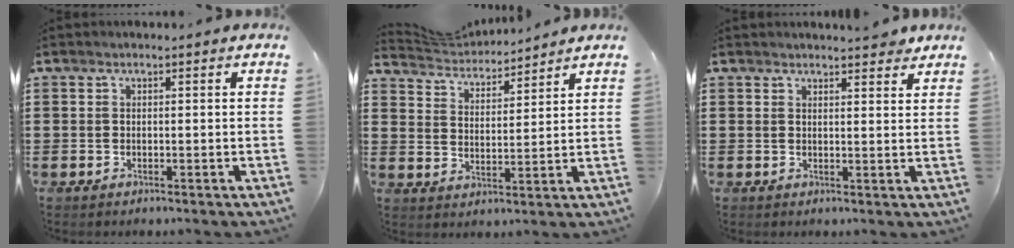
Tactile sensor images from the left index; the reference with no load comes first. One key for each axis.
{"total": 4.4, "fx": 4.3, "fy": 0.7, "fz": 0.3, "tx": -0.029, "ty": -0.023, "tz": 0.074}
{"total": 2.7, "fx": 2.5, "fy": 0.3, "fz": 0.8, "tx": -0.013, "ty": -0.005, "tz": 0.046}